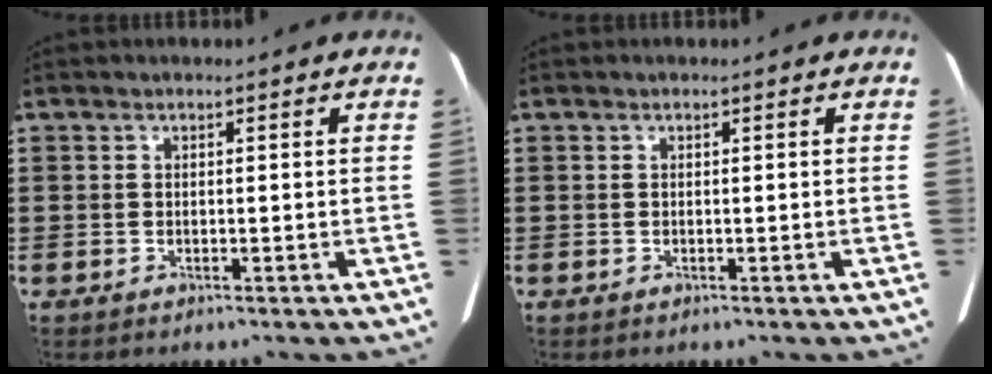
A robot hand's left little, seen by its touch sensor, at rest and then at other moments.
{"total": 0.0}